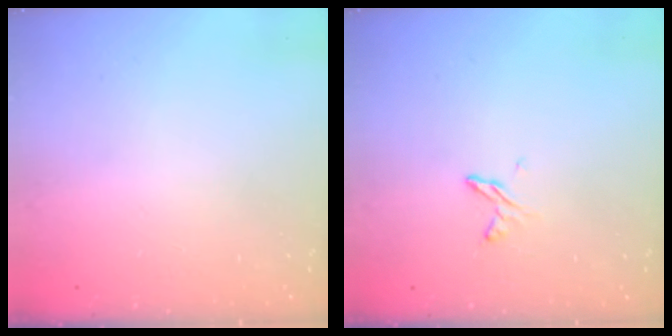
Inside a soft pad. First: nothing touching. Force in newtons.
{"total": 4.0, "press": 4.0, "slide": 0.5}